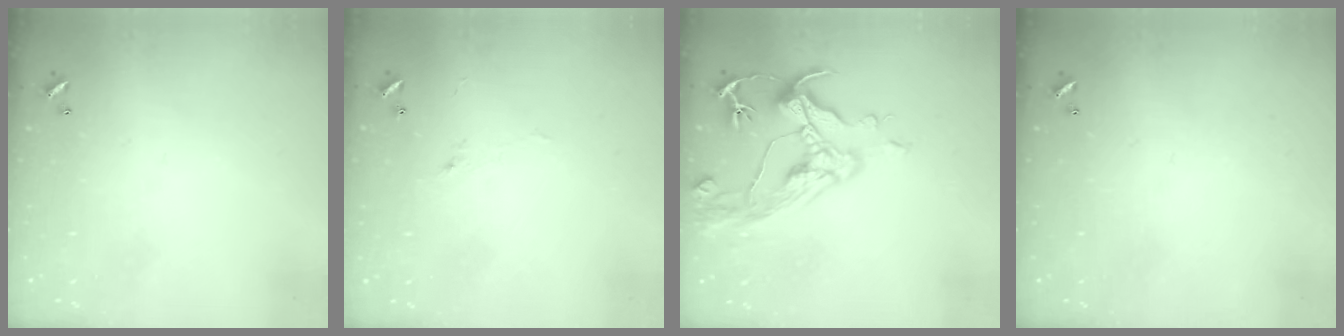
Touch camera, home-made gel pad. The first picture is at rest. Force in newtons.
{"total": 1.2, "press": 0.8, "slide": 0.8}
{"total": 8.7, "press": 8.5, "slide": 1.4}
{"total": 0.0}